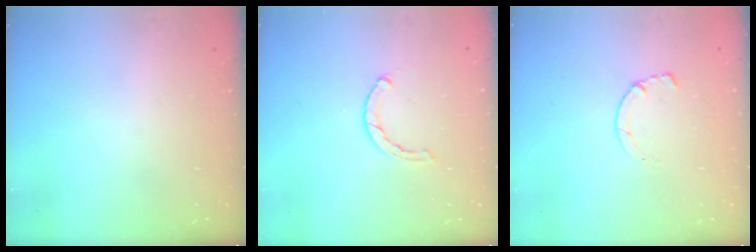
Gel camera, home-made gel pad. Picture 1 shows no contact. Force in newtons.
{"total": 0.5, "press": 0.5, "slide": 0.2}
{"total": 1.4, "press": 1.4, "slide": 0.3}